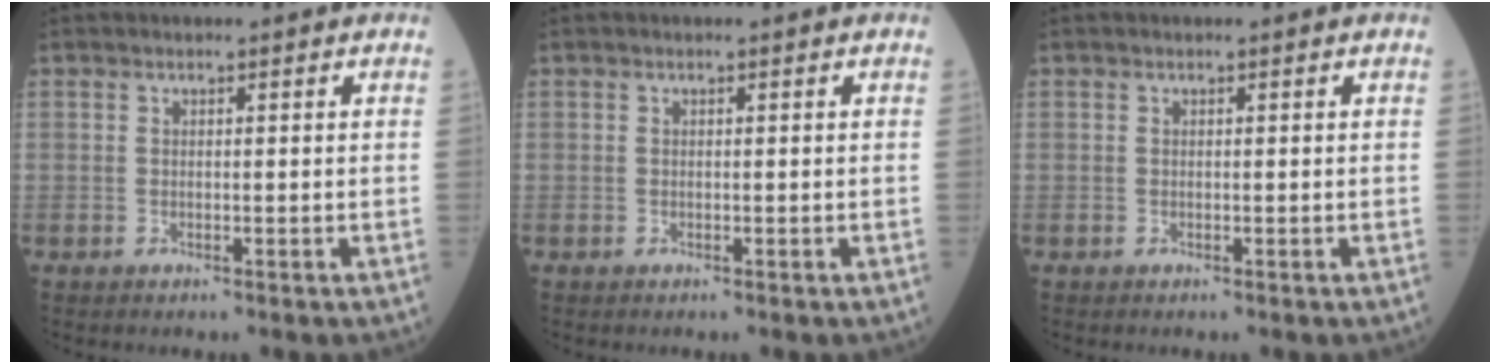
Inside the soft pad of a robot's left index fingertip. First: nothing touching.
{"total": 0.0}
{"total": 0.0}